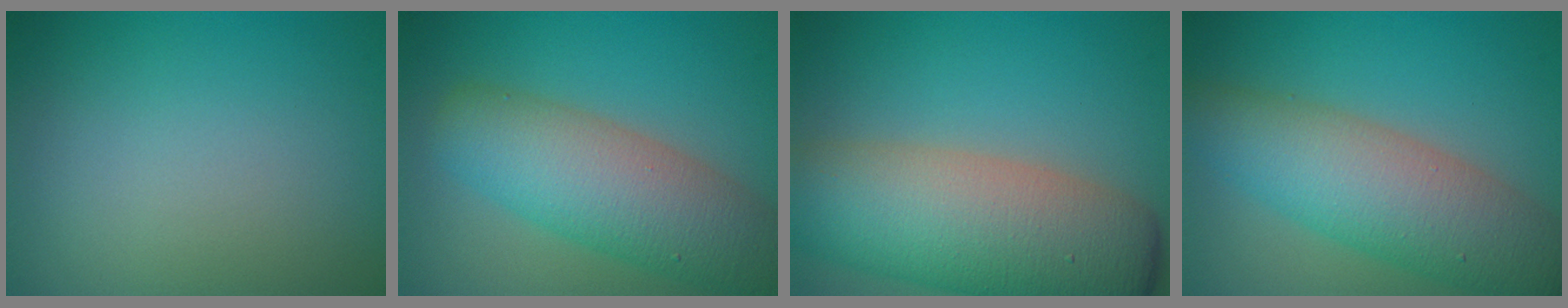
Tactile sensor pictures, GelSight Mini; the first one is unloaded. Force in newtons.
{"total": 8.0, "press": 8.0, "slide": 0.4}
{"total": 11.7, "press": 11.7, "slide": 0.5}
{"total": 8.1, "press": 8.1, "slide": 0.3}